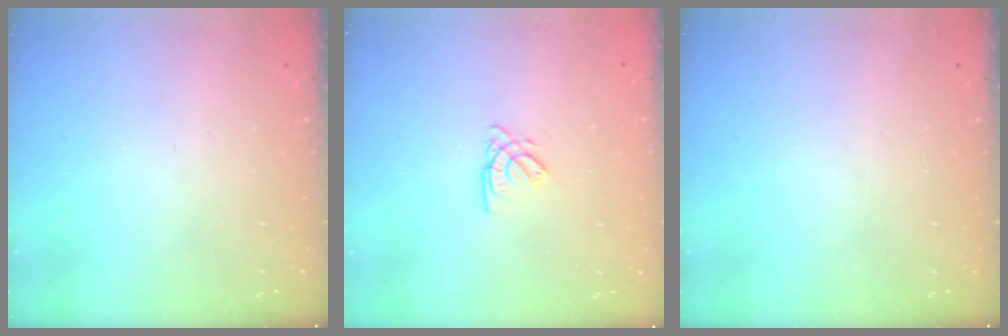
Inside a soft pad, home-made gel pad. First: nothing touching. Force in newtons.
{"total": 2.7, "press": 2.7, "slide": 0.3}
{"total": 0.0}